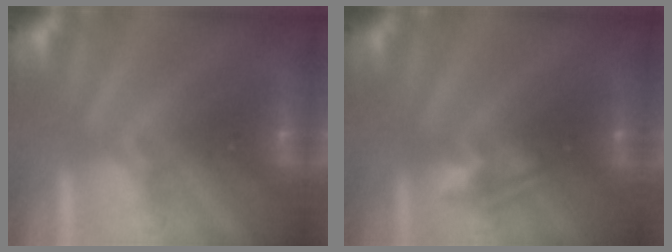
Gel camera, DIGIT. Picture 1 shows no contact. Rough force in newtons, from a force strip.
{"total": 2.3}